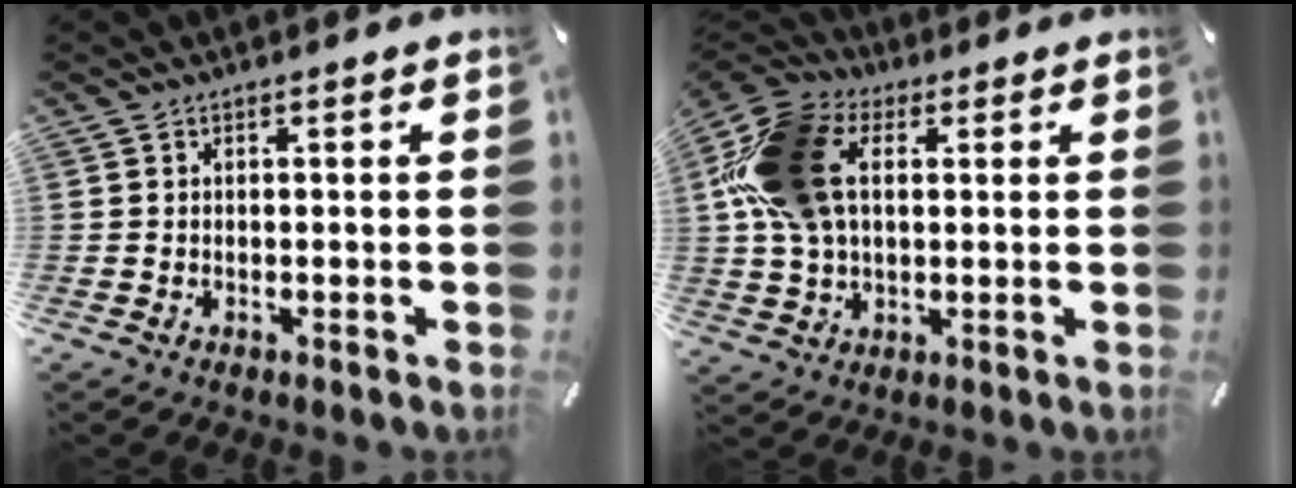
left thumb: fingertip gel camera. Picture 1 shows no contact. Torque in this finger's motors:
{"motor_torque": [2.41, 2.59, 1.45, -1.32, 0.69]}